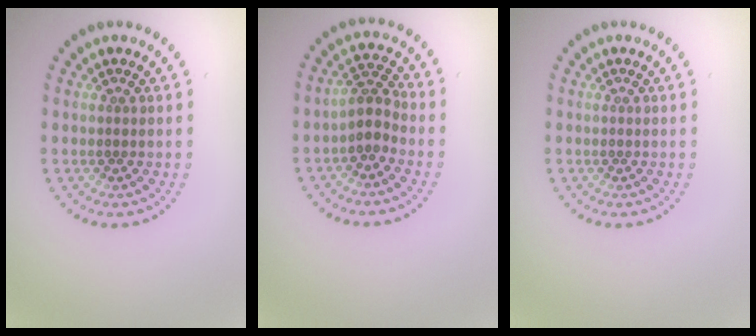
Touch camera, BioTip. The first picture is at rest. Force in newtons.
{"total": 2.3, "press": 1.9, "slide": 1.3}
{"total": 0.0}